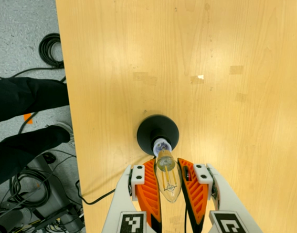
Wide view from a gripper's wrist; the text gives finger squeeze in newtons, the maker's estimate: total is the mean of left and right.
{"total": 20.1, "left": 22.2, "right": 18.0}